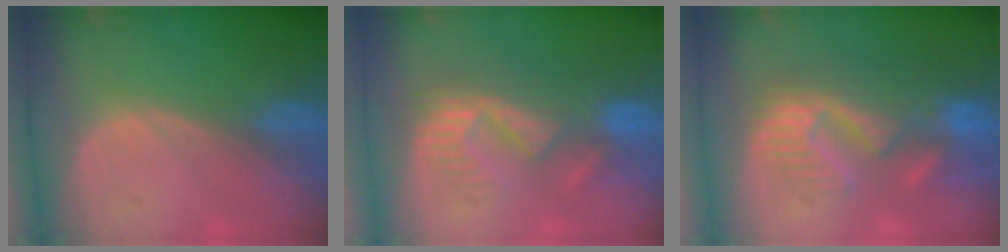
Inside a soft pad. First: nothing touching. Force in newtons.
{"total": 8.6, "press": 8.2, "slide": 2.6}
{"total": 10.8, "press": 9.8, "slide": 4.5}